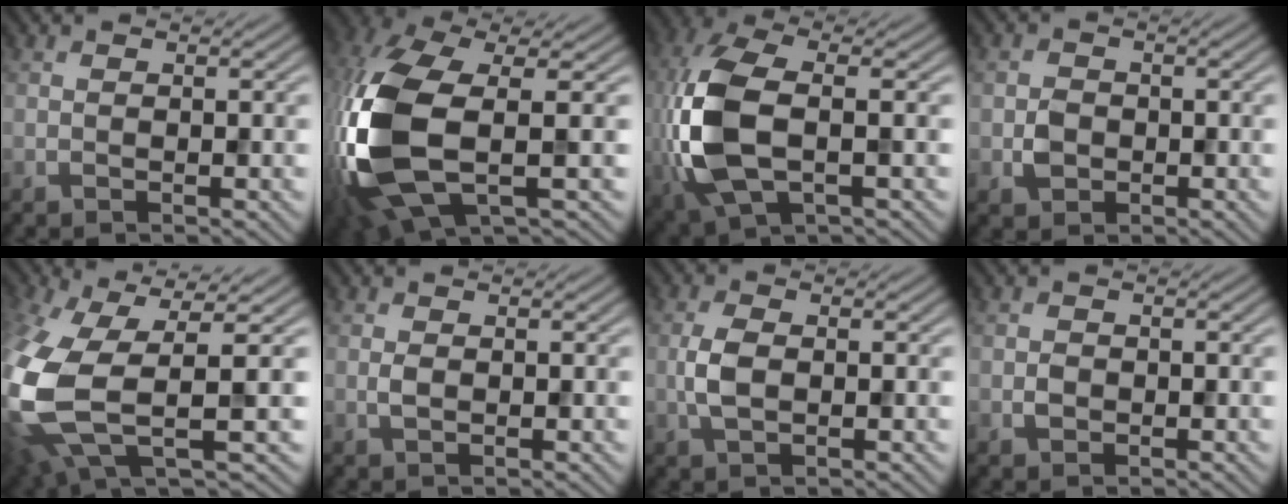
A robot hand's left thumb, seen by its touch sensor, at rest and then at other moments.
{"total": 15.2, "force": [-1.6, 6.8, 13.5], "torque": [-0.346, -0.014, -0.032]}
{"total": 12.4, "force": [-1.2, 6.2, 10.7], "torque": [-0.284, -0.005, -0.021]}
{"total": 2.2, "force": [-0.6, 1.9, 1.1], "torque": [-0.021, -0.005, -0.015]}
{"total": 13.8, "force": [-2.1, 6.1, 12.2], "torque": [-0.315, -0.038, -0.024]}
{"total": 0.9, "force": [0.0, 0.5, 0.8], "torque": [-0.018, -0.001, 0.000]}
{"total": 3.3, "force": [-0.2, 1.7, 2.8], "torque": [-0.067, 0.002, -0.004]}
{"total": 1.1, "force": [-0.3, 1.0, 0.5], "torque": [-0.009, -0.003, -0.009]}